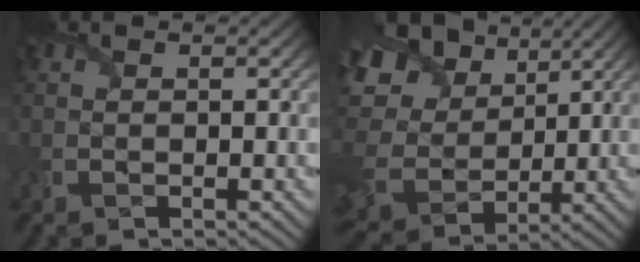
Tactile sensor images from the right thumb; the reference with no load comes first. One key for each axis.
{"total": 15.6, "fx": 5.1, "fy": 10.9, "fz": 9.9, "tx": -0.256, "ty": 0.019, "tz": 0.100}